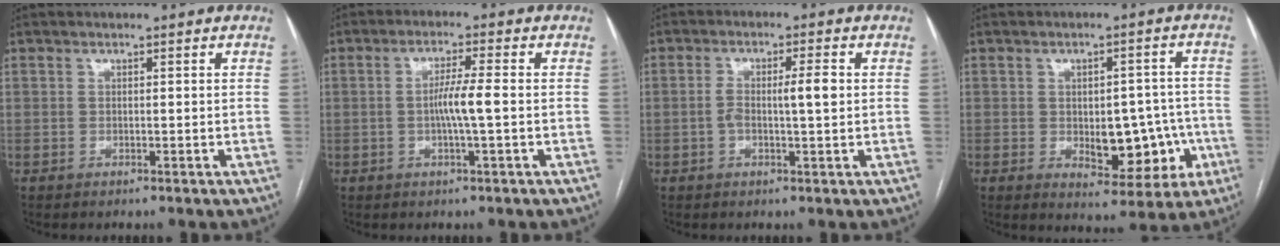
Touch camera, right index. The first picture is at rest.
{"total": 4.6, "force": [-0.5, -0.3, 4.5], "torque": [-0.085, 0.002, -0.011]}
{"total": 4.8, "force": [0.0, 0.7, 4.7], "torque": [-0.089, 0.011, 0.001]}
{"total": 10.2, "force": [-2.3, 5.4, 8.3], "torque": [-0.088, 0.015, -0.015]}